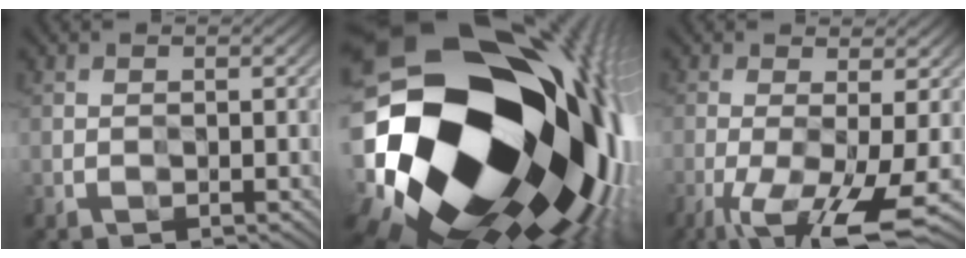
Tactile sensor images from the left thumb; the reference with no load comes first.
{"total": 22.8, "force": [0.3, 17.2, 14.9], "torque": [-0.286, -0.052, -0.019]}
{"total": 10.5, "force": [-5.1, 2.9, 8.6], "torque": [-0.157, -0.019, -0.078]}